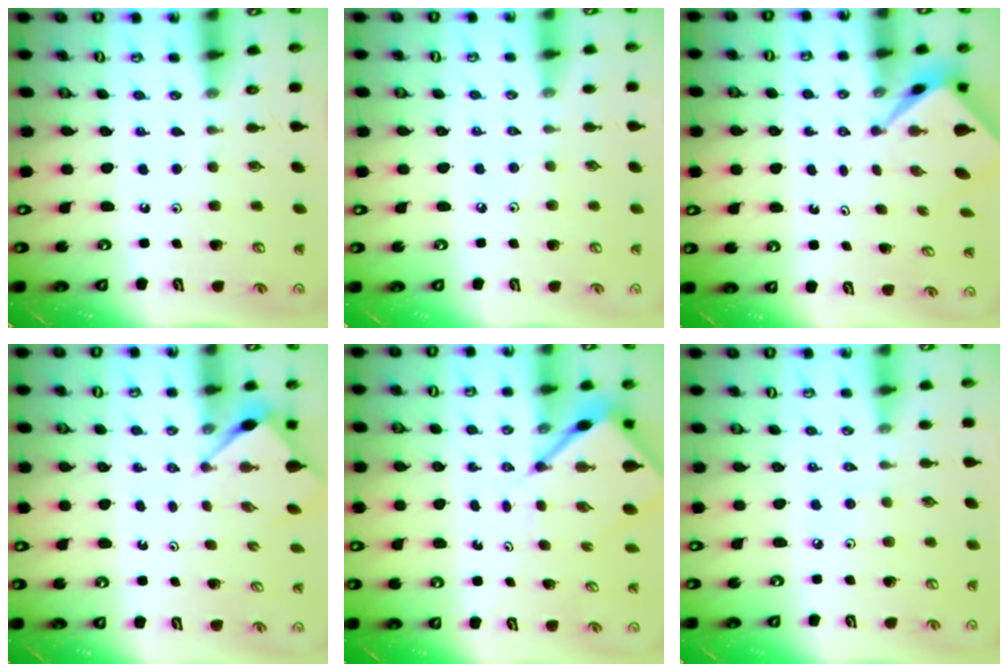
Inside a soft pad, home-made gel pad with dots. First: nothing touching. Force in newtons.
{"total": 2.5, "press": 2.4, "slide": 0.5}
{"total": 2.3, "press": 2.3, "slide": 0.3}
{"total": 3.4, "press": 3.4, "slide": 0.4}
{"total": 6.3, "press": 6.2, "slide": 0.6}
{"total": 2.6, "press": 2.5, "slide": 0.5}